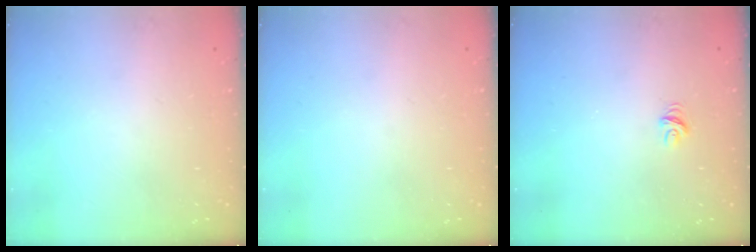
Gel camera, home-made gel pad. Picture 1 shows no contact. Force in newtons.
{"total": 0.0}
{"total": 4.5, "press": 4.4, "slide": 0.5}